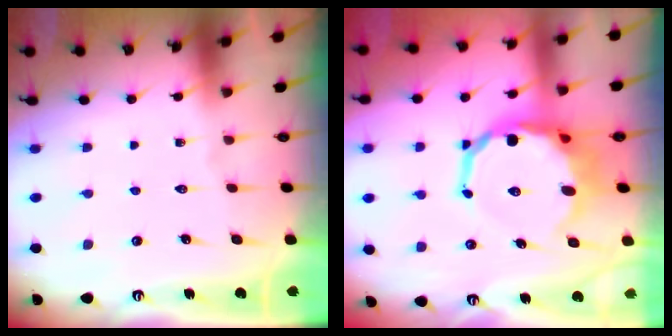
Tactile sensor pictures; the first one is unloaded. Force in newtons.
{"total": 13.5, "press": 13.1, "slide": 3.2}